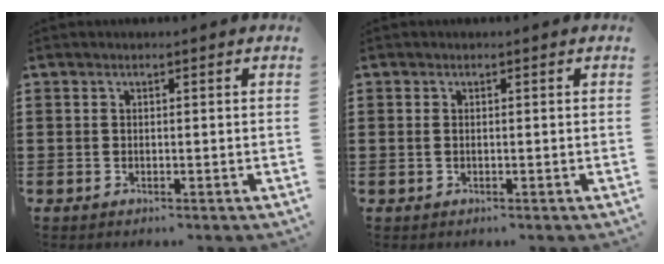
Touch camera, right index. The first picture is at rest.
{"total": 0.7, "force": [0.0, 0.3, 0.6], "torque": [-0.014, 0.000, -0.001]}